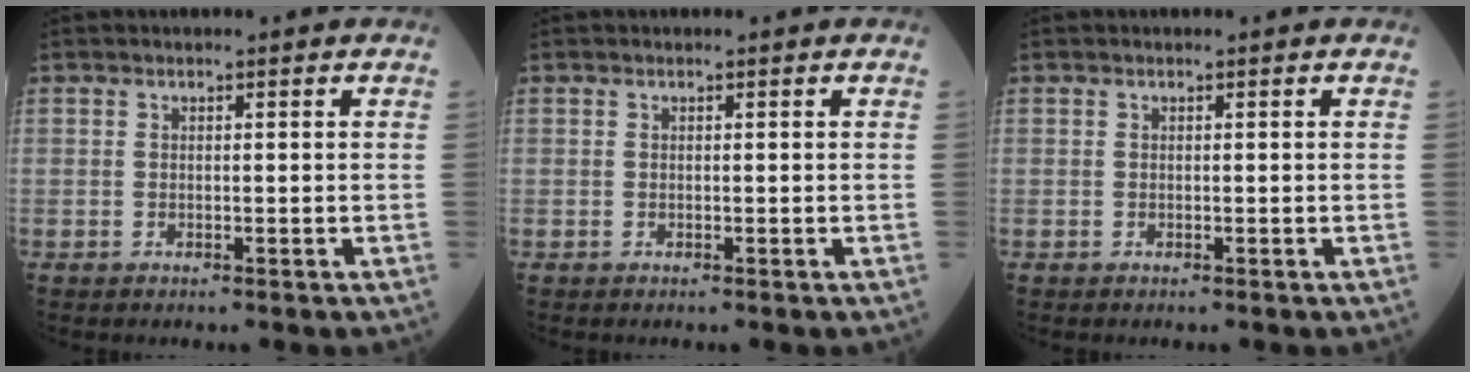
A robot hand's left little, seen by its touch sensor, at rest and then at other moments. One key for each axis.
{"total": 0.0}
{"total": 0.0}